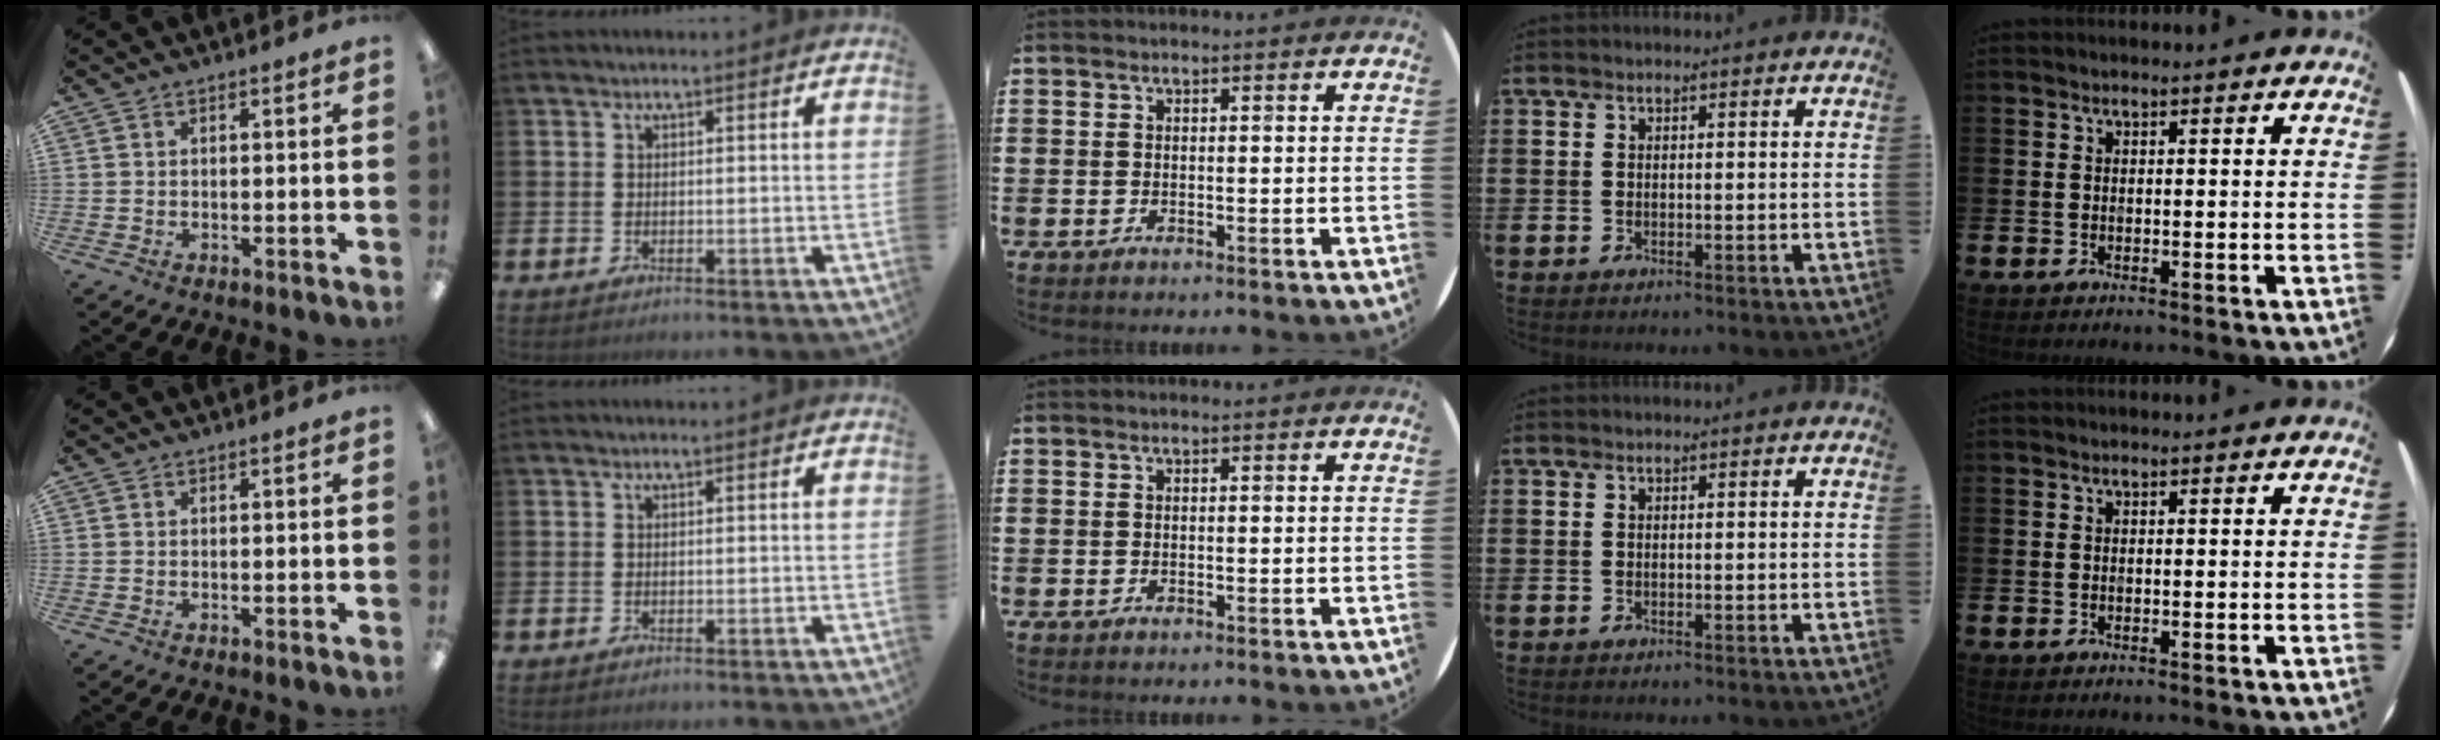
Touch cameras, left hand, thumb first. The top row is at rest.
{}